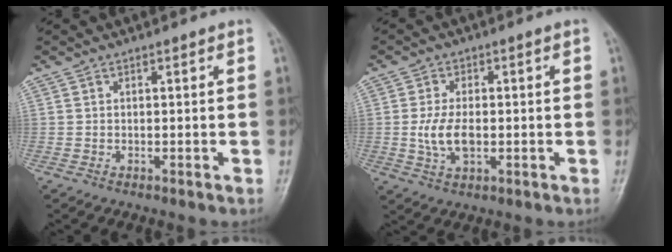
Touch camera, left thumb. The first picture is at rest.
{"total": 6.3, "force": [-0.6, 3.7, 5.0], "torque": [-0.098, 0.000, -0.011]}